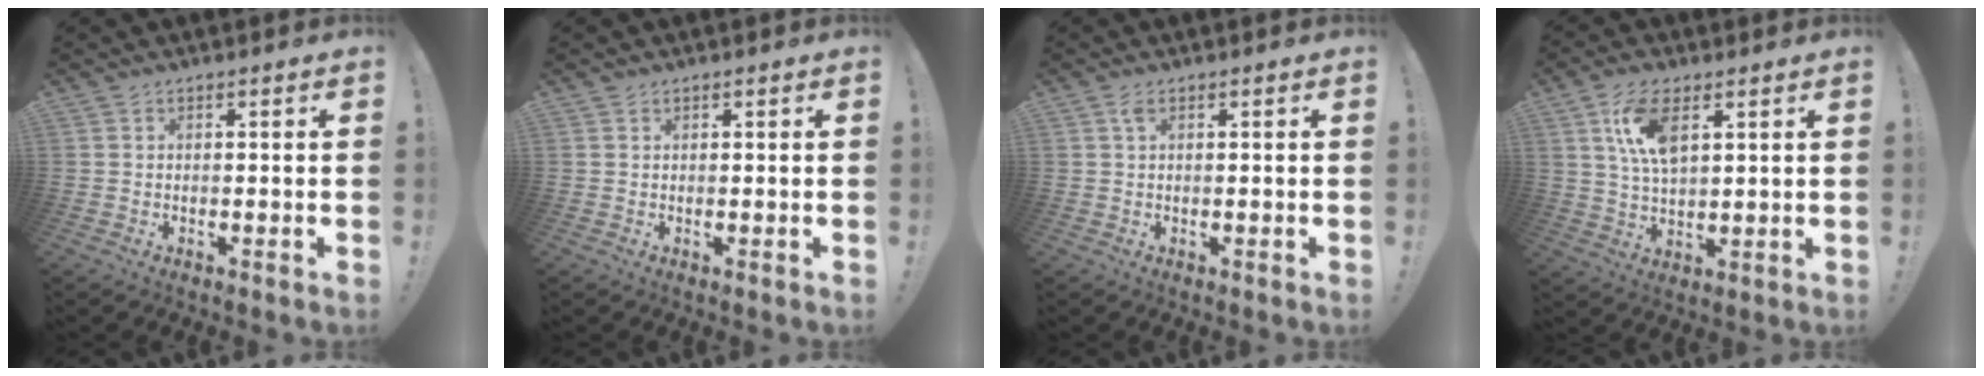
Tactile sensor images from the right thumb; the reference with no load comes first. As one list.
[{"total": 0.7, "force": [0.5, 0.4, 0.2], "torque": [0.000, -0.001, 0.010]}, {"total": 1.7, "force": [0.7, 0.7, 1.4], "torque": [-0.028, 0.002, 0.012]}, {"total": 10.6, "force": [4.6, 5.2, 8.1], "torque": [-0.166, -0.005, 0.083]}]